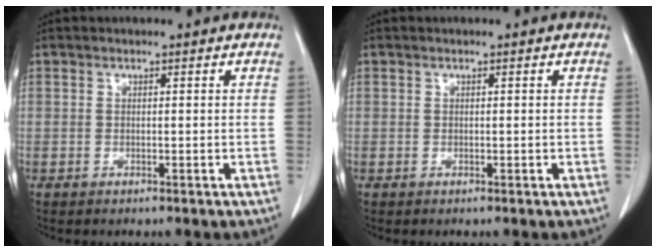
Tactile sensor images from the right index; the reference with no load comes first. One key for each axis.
{"total": 0.0}